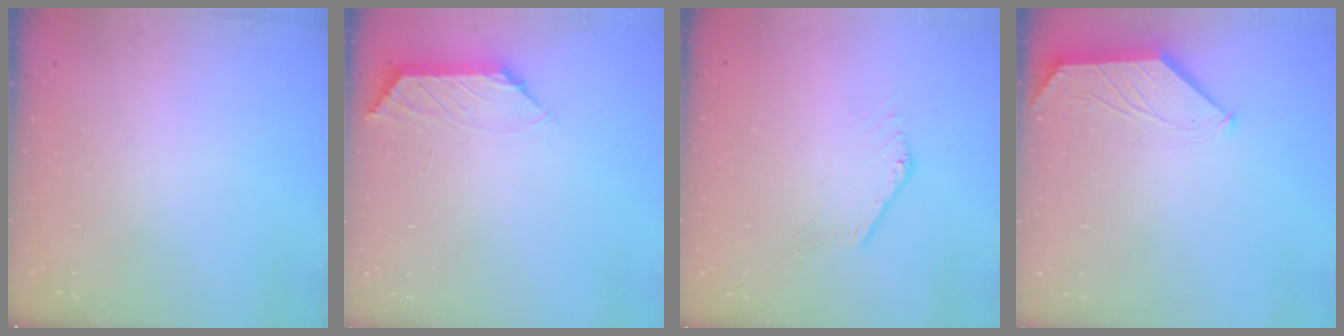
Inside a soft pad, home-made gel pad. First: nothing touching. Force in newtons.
{"total": 1.2, "press": 1.1, "slide": 0.4}
{"total": 0.8, "press": 0.8, "slide": 0.1}
{"total": 1.0, "press": 1.0, "slide": 0.2}